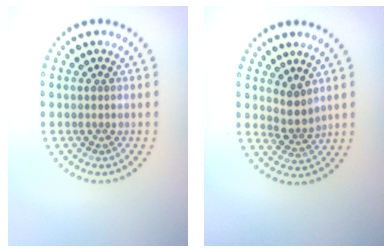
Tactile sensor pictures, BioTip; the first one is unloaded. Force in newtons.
{"total": 2.2, "press": 1.6, "slide": 1.5}